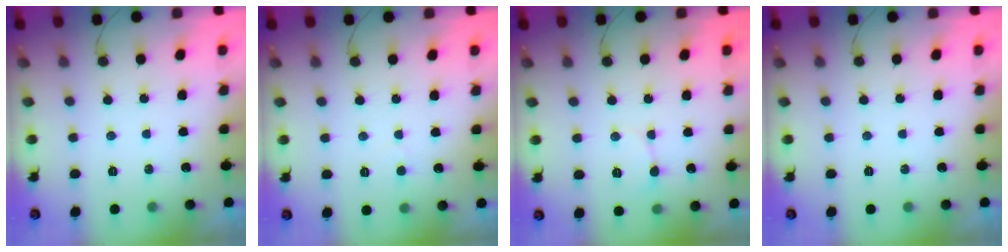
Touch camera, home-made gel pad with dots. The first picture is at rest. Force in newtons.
{"total": 2.5, "press": 2.5, "slide": 0.2}
{"total": 4.2, "press": 4.2, "slide": 0.5}
{"total": 0.0}